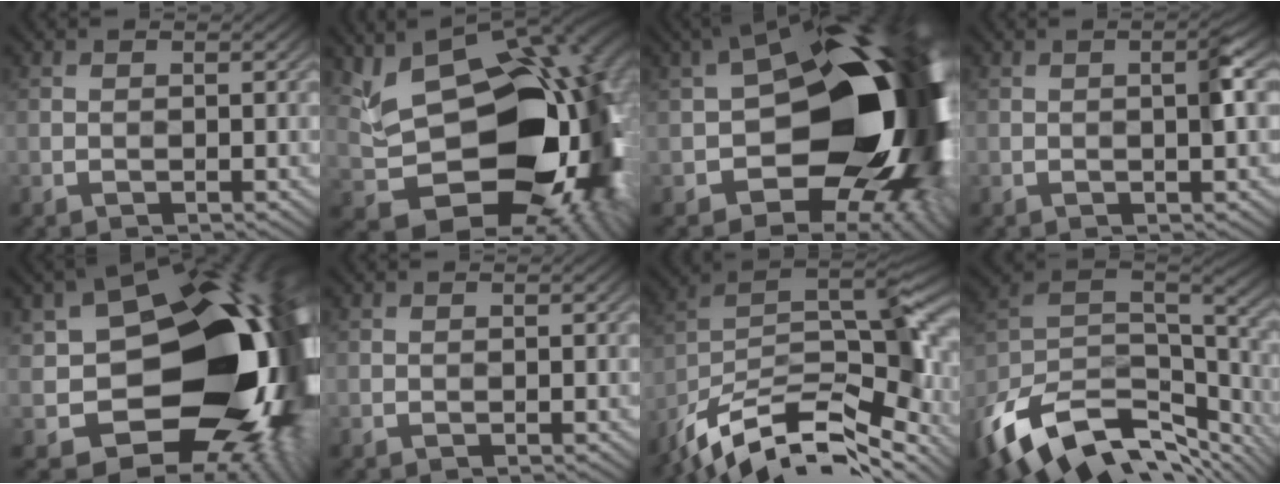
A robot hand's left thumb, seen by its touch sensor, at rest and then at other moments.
{"total": 20.3, "force": [2.3, 12.8, 15.6], "torque": [-0.208, -0.032, 0.081]}
{"total": 21.6, "force": [-0.7, 13.5, 16.8], "torque": [-0.206, -0.031, 0.003]}
{"total": 2.1, "force": [0.2, 0.1, 2.1], "torque": [-0.034, 0.004, 0.002]}
{"total": 21.7, "force": [0.5, 15.4, 15.2], "torque": [-0.195, -0.042, 0.050]}
{"total": 0.0}
{"total": 14.5, "force": [-9.2, 5.6, 9.6], "torque": [-0.217, -0.004, -0.160]}
{"total": 15.7, "force": [-9.4, 8.0, 9.7], "torque": [-0.246, -0.037, -0.143]}